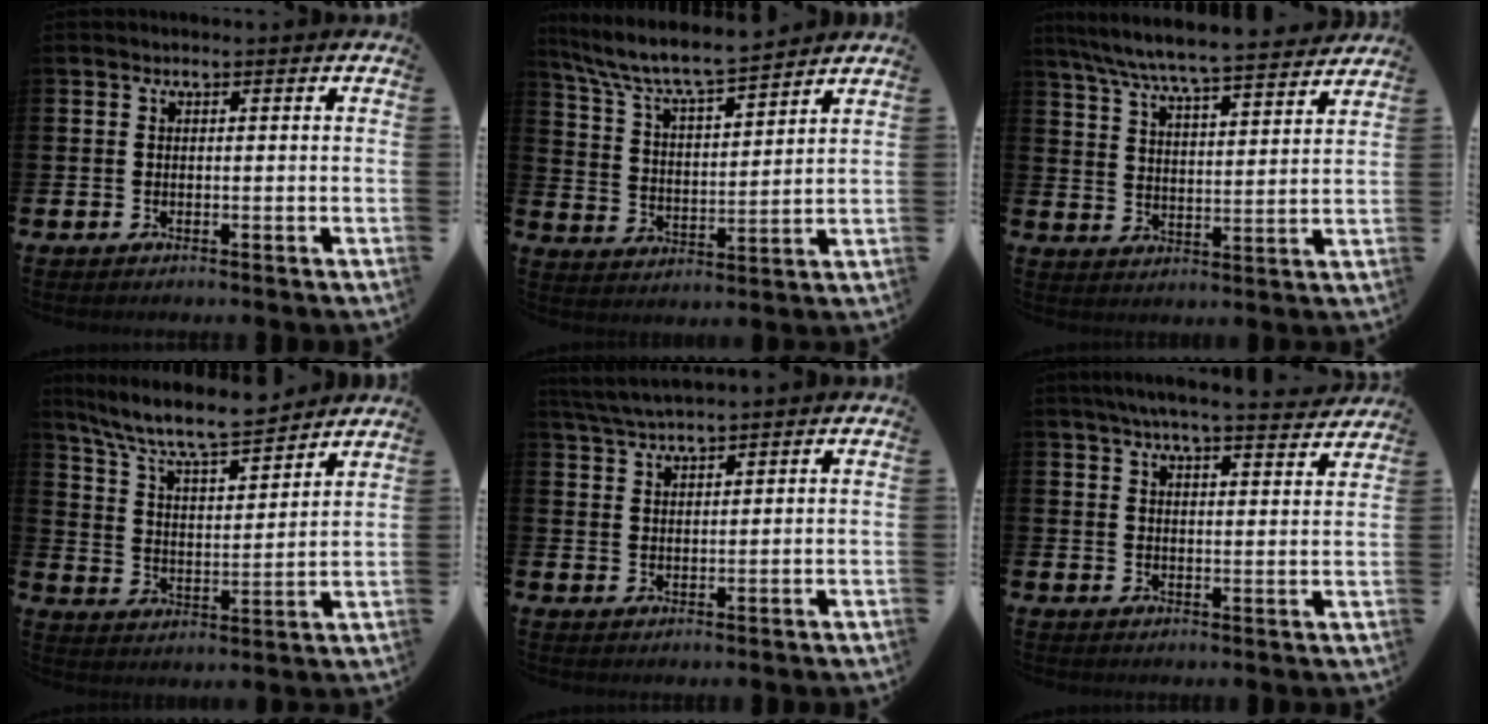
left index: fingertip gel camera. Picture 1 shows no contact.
{"total": 7.7, "force": [7.2, 0.6, 2.6], "torque": [-0.086, -0.051, 0.125]}
{"total": 7.4, "force": [7.0, 0.0, 2.2], "torque": [-0.074, -0.053, 0.122]}
{"total": 8.9, "force": [8.4, 1.0, 2.9], "torque": [-0.096, -0.056, 0.146]}
{"total": 3.5, "force": [3.4, -0.2, 1.0], "torque": [-0.035, -0.010, 0.064]}
{"total": 5.9, "force": [5.6, -0.1, 2.0], "torque": [-0.053, -0.024, 0.098]}